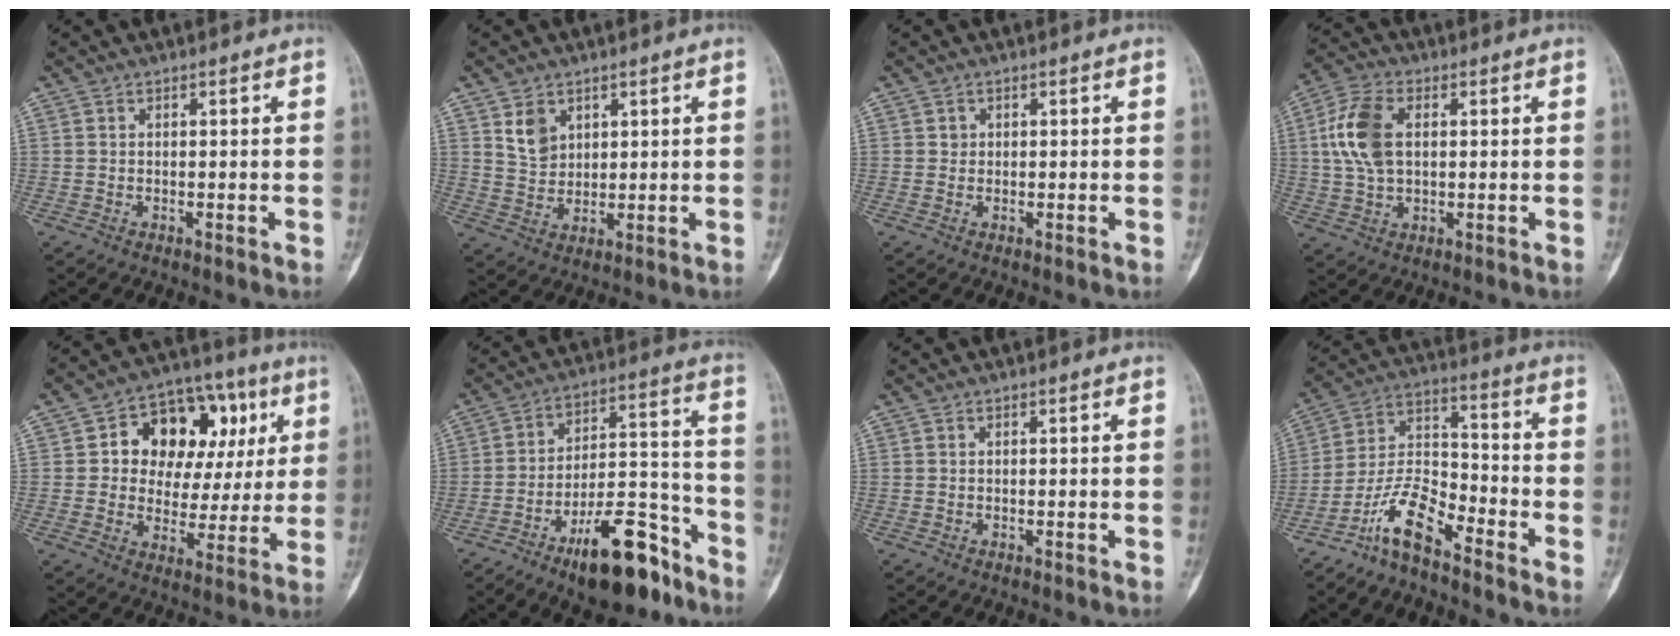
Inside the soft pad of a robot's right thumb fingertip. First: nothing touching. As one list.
[{"total": 5.1, "force": [2.7, 3.6, 2.4], "torque": [-0.029, -0.020, 0.060]}, {"total": 1.0, "force": [0.3, 0.9, 0.2], "torque": [0.004, 0.001, 0.004]}, {"total": 10.5, "force": [1.8, 6.2, 8.2], "torque": [-0.175, 0.010, 0.035]}, {"total": 18.1, "force": [4.8, 12.5, 12.2], "torque": [-0.114, 0.026, 0.074]}, {"total": 17.6, "force": [-11.2, 6.9, 11.8], "torque": [-0.154, 0.091, -0.177]}, {"total": 0.0}, {"total": 9.8, "force": [-7.4, 2.9, 5.7], "torque": [-0.108, 0.076, -0.151]}]